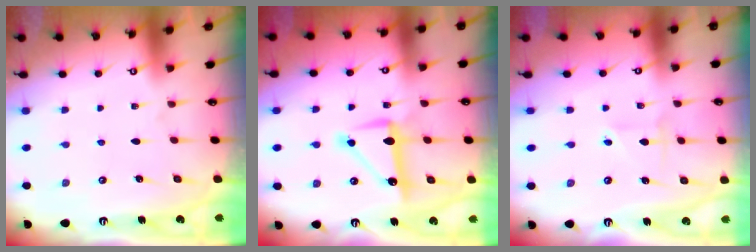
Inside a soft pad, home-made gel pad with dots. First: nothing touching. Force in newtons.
{"total": 10.3, "press": 10.3, "slide": 0.5}
{"total": 2.1, "press": 2.1, "slide": 0.3}